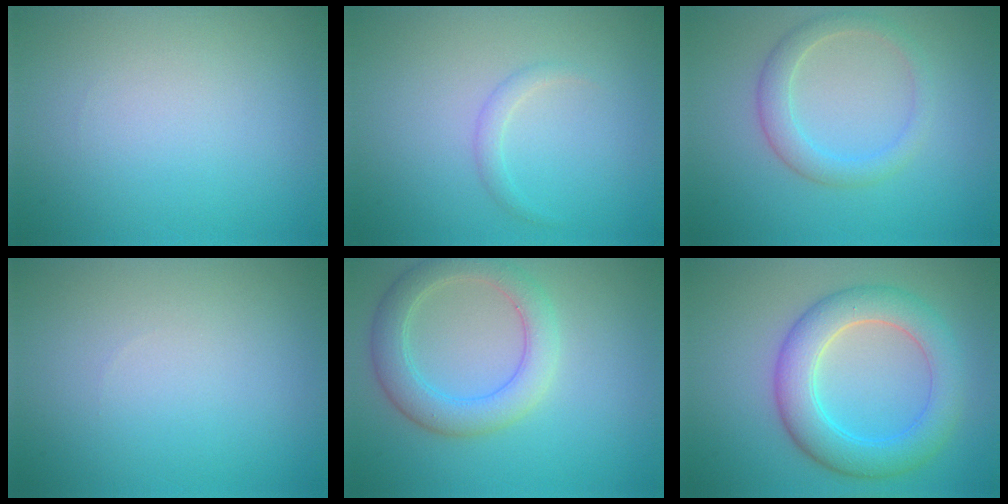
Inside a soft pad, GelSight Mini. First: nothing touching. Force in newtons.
{"total": 1.0, "press": 1.0, "slide": 0.1}
{"total": 2.7, "press": 2.7, "slide": 0.1}
{"total": 0.0}
{"total": 4.4, "press": 4.4, "slide": 0.3}
{"total": 6.1, "press": 6.1, "slide": 0.5}